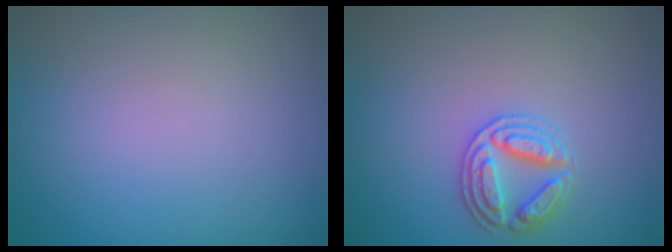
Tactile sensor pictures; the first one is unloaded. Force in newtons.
{"total": 2.8, "press": 2.8, "slide": 0.2}